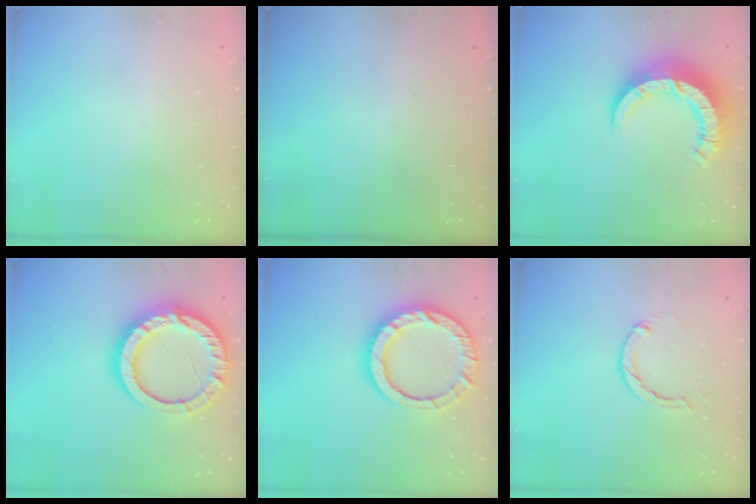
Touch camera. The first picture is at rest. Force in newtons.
{"total": 0.0}
{"total": 11.3, "press": 11.2, "slide": 1.3}
{"total": 18.3, "press": 18.2, "slide": 1.7}
{"total": 14.6, "press": 14.5, "slide": 1.3}
{"total": 2.1, "press": 2.1, "slide": 0.3}